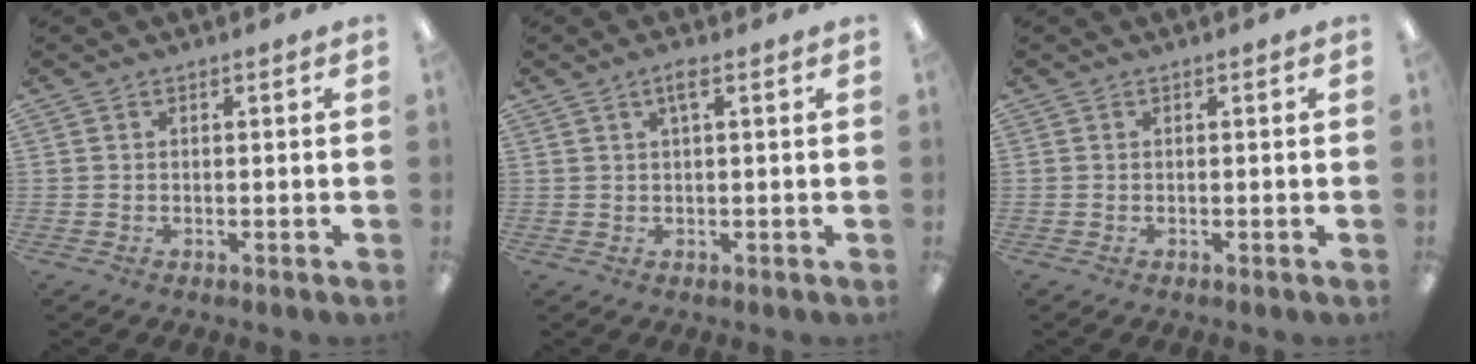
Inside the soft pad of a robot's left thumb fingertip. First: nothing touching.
{"total": 2.7, "force": [1.4, 0.8, 2.3], "torque": [-0.041, 0.005, 0.019]}
{"total": 0.0}